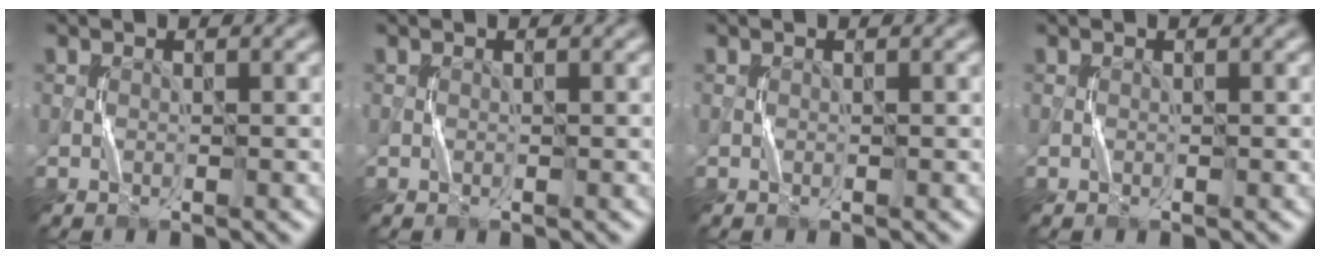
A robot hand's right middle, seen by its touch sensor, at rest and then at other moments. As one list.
[{"total": 0.0}, {"total": 0.0}, {"total": 0.0}]